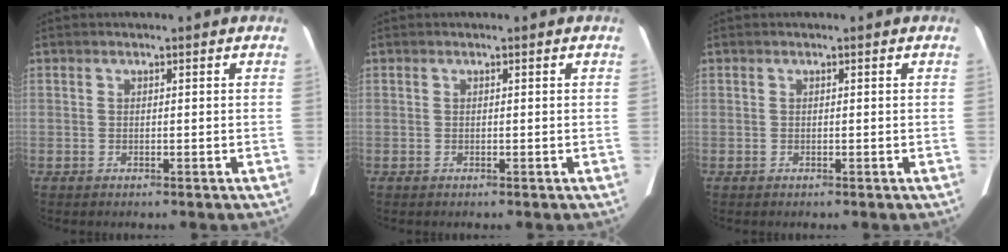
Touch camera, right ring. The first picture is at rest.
{"total": 0.0}
{"total": 0.0}